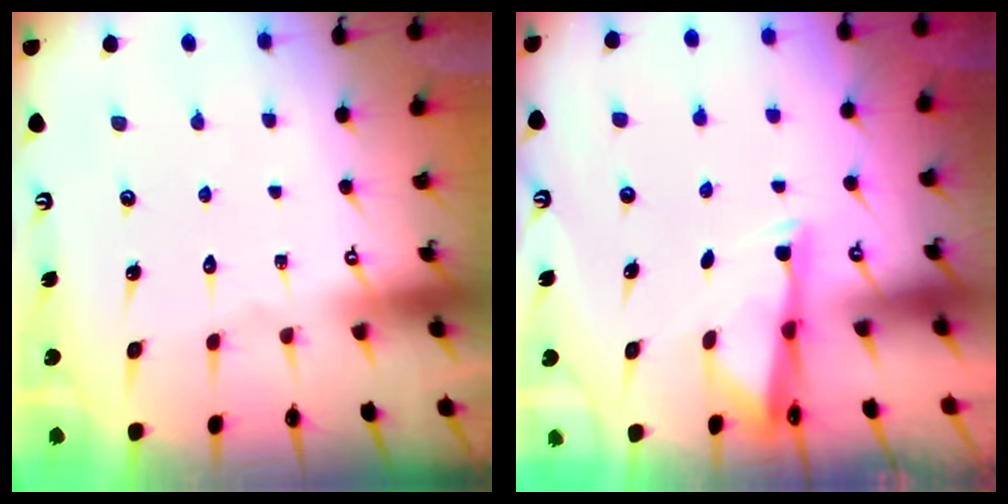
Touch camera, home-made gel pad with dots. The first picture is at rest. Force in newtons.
{"total": 2.9, "press": 2.9, "slide": 0.6}